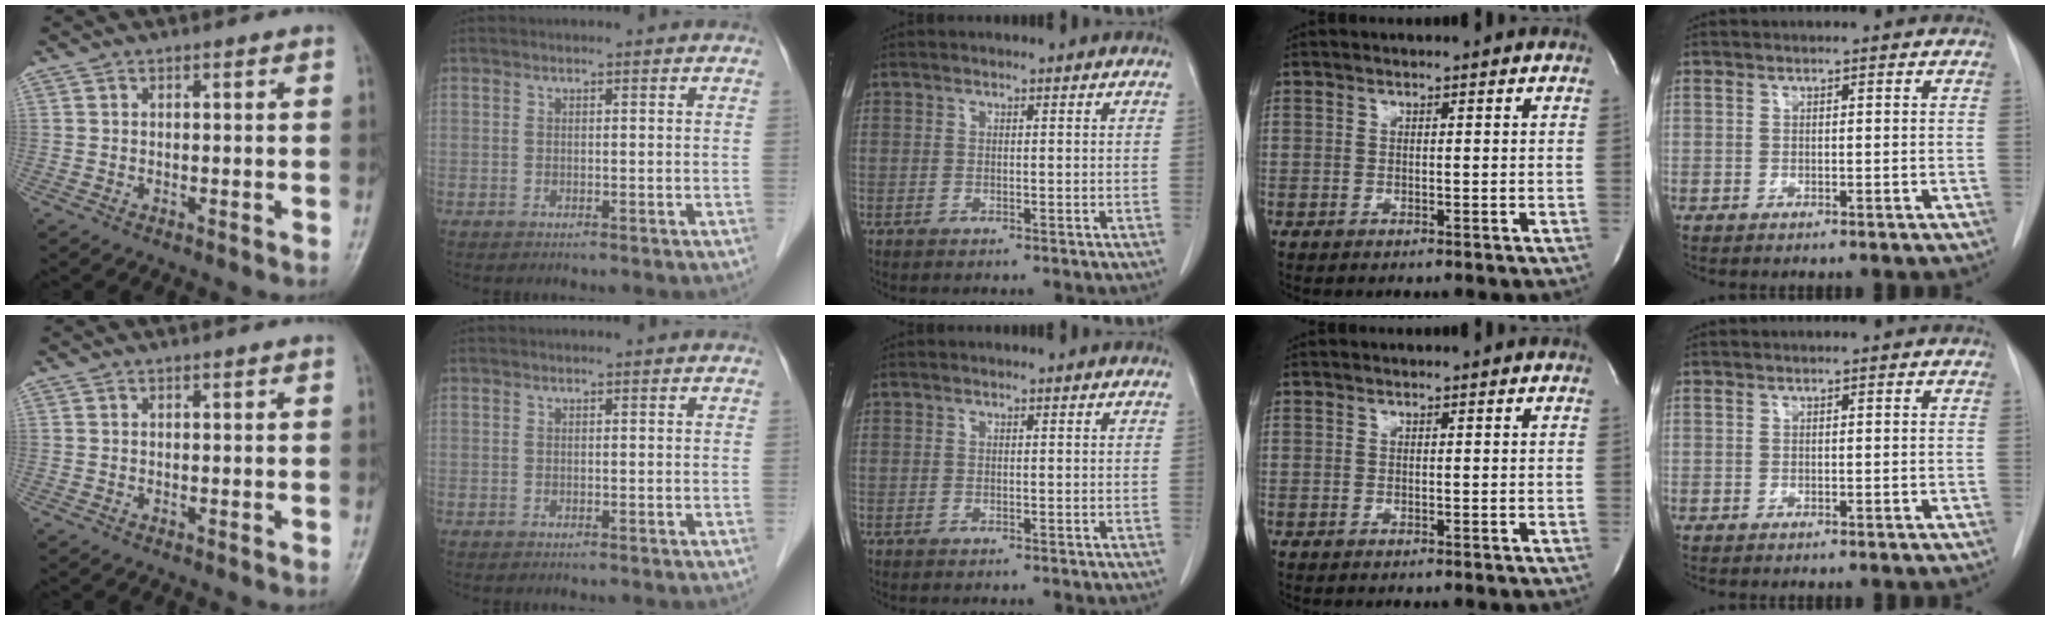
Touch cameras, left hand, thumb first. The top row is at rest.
{}